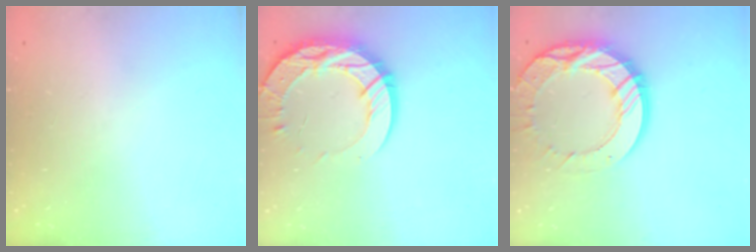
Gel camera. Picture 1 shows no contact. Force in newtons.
{"total": 18.0, "press": 17.9, "slide": 1.6}
{"total": 17.7, "press": 17.6, "slide": 1.5}